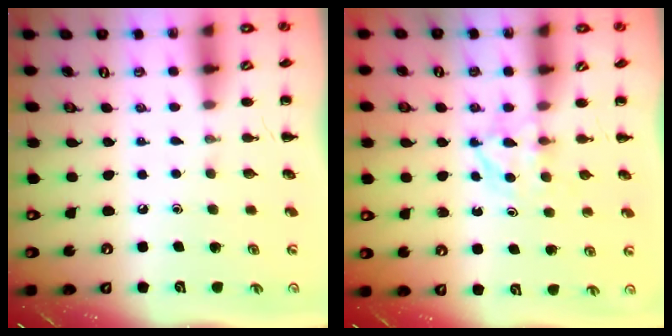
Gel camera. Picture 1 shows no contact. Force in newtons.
{"total": 3.5, "press": 3.3, "slide": 1.1}